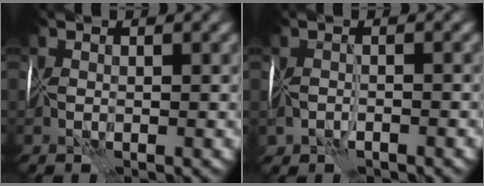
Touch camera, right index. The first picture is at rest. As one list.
[{"total": 1.2, "force": [-1.0, -0.5, -0.5], "torque": [0.011, -0.008, -0.021]}]